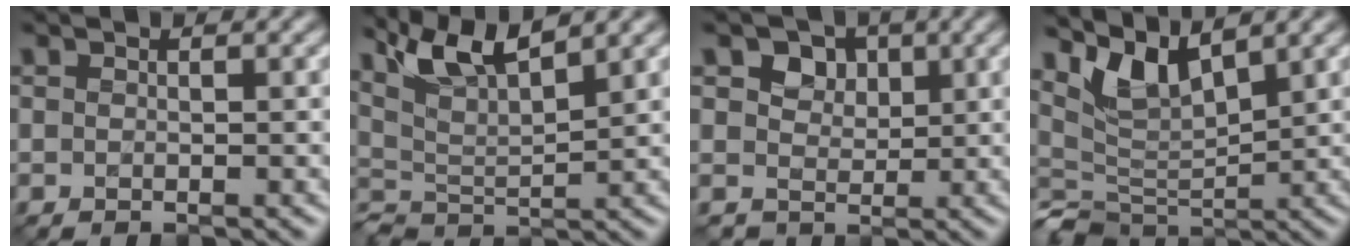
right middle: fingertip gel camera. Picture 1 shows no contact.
{"total": 6.1, "force": [4.7, 1.5, 3.7], "torque": [-0.077, 0.010, 0.084]}
{"total": 3.7, "force": [1.5, 3.1, 1.4], "torque": [-0.031, -0.008, 0.028]}
{"total": 4.3, "force": [2.6, 2.1, 2.7], "torque": [-0.058, -0.009, 0.050]}